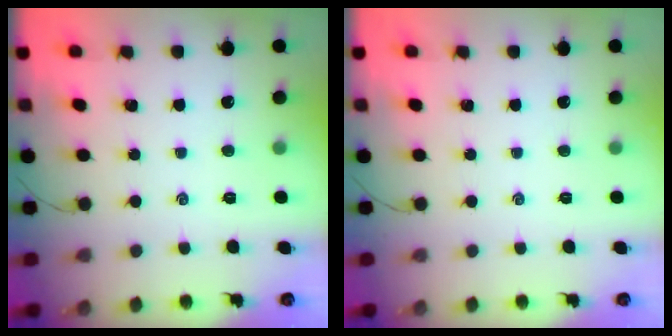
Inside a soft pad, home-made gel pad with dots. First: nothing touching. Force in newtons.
{"total": 0.0}